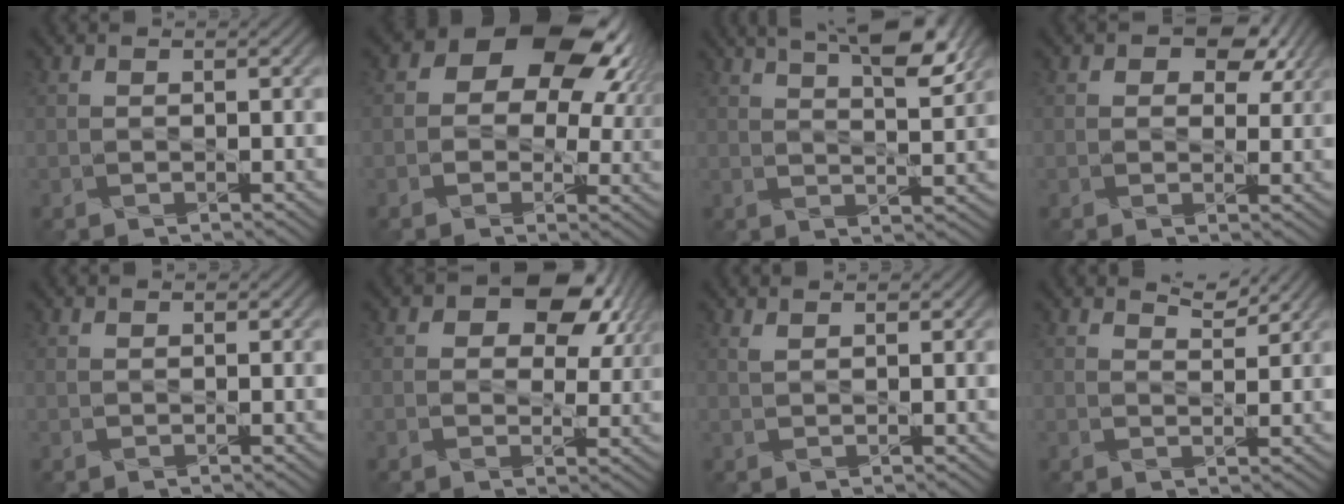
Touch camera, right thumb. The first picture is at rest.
{"total": 13.9, "force": [5.2, 9.5, 8.7], "torque": [-0.125, 0.013, 0.071]}
{"total": 9.2, "force": [5.9, 2.2, 6.8], "torque": [-0.084, 0.010, 0.081]}
{"total": 5.5, "force": [3.0, 3.6, 3.0], "torque": [-0.036, -0.008, 0.041]}
{"total": 0.5, "force": [0.5, 0.0, -0.2], "torque": [-0.001, -0.002, 0.007]}
{"total": 9.6, "force": [4.6, 6.1, 5.9], "torque": [-0.077, -0.002, 0.071]}
{"total": 1.3, "force": [1.2, 0.3, 0.2], "torque": [-0.005, -0.004, 0.018]}
{"total": 2.4, "force": [2.4, 0.3, 0.4], "torque": [-0.005, -0.009, 0.045]}